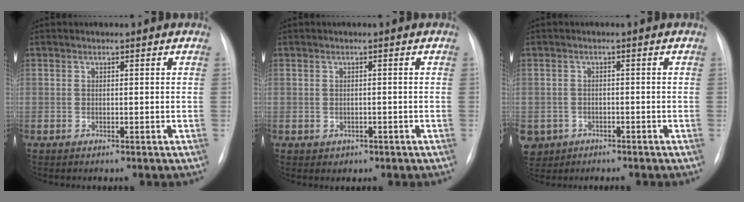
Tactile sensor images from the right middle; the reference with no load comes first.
{"total": 1.3, "force": [-0.5, 1.1, 0.3], "torque": [-0.005, 0.003, -0.001]}
{"total": 6.1, "force": [-3.4, 4.9, 1.2], "torque": [-0.032, 0.003, -0.052]}